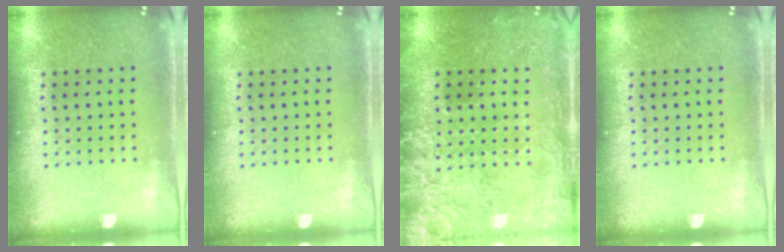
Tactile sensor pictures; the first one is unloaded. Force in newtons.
{"total": 0.0}
{"total": 3.3, "press": 3.2, "slide": 1.0}
{"total": 0.0}